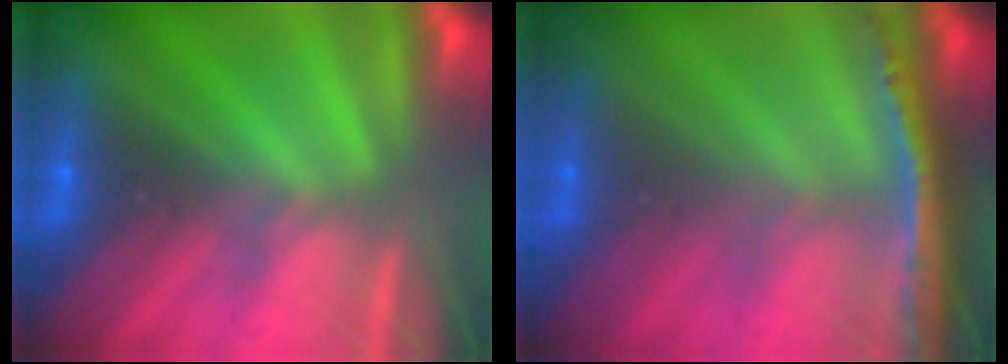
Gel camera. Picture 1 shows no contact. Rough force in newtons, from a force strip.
{"total": 1.3}